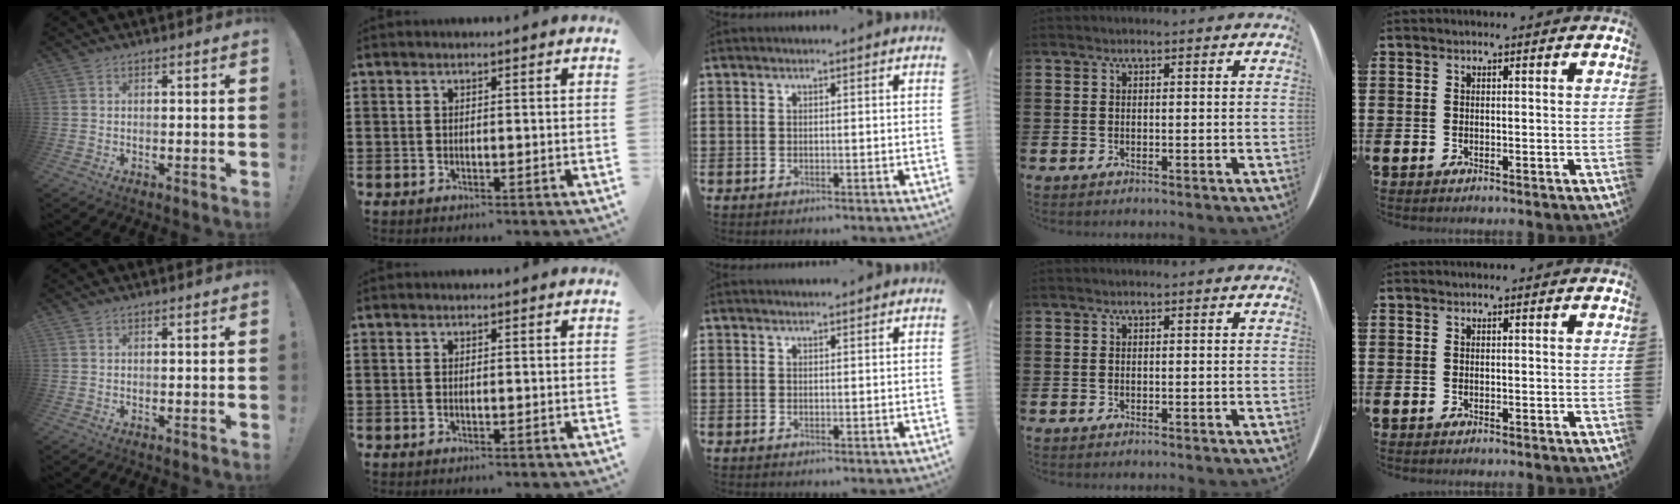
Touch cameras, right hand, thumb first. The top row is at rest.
{"middle": {"total": 0.7, "force": [0.7, 0.1, 0.0], "torque": [0.006, -0.005, 0.013]}}